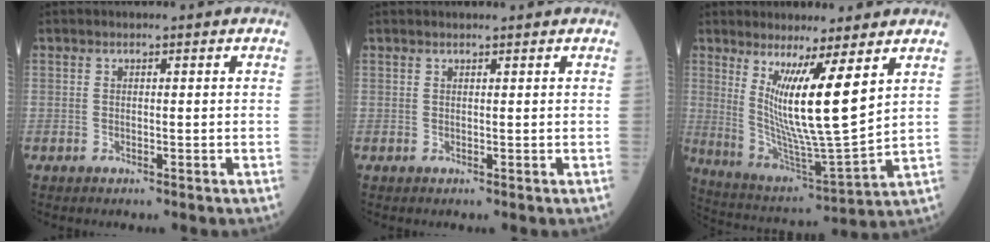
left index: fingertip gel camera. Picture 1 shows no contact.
{"total": 1.4, "force": [1.4, -0.1, 0.3], "torque": [-0.006, 0.011, 0.019]}
{"total": 12.0, "force": [4.7, -0.2, 11.0], "torque": [-0.214, -0.036, 0.091]}